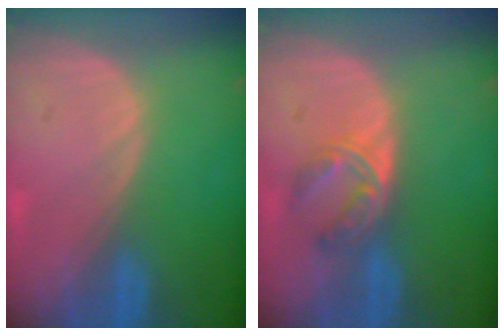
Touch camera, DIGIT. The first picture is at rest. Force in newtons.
{"total": 5.7, "press": 4.5, "slide": 3.5}